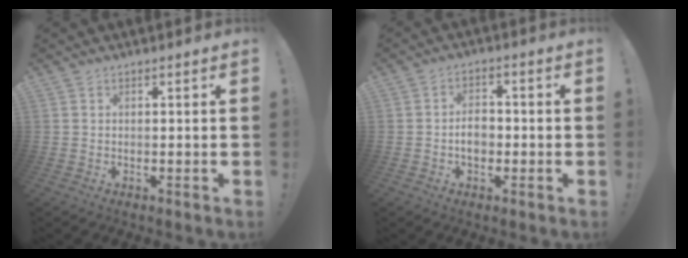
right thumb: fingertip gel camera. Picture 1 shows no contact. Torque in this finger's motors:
{"motor_torque": [0.25, -0.22, 0.60, -0.30, 0.00]}